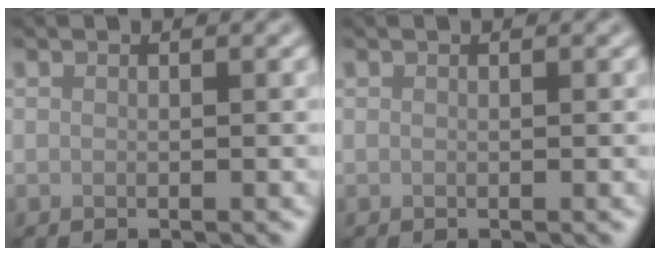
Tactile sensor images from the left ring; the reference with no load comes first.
{"total": 0.0}